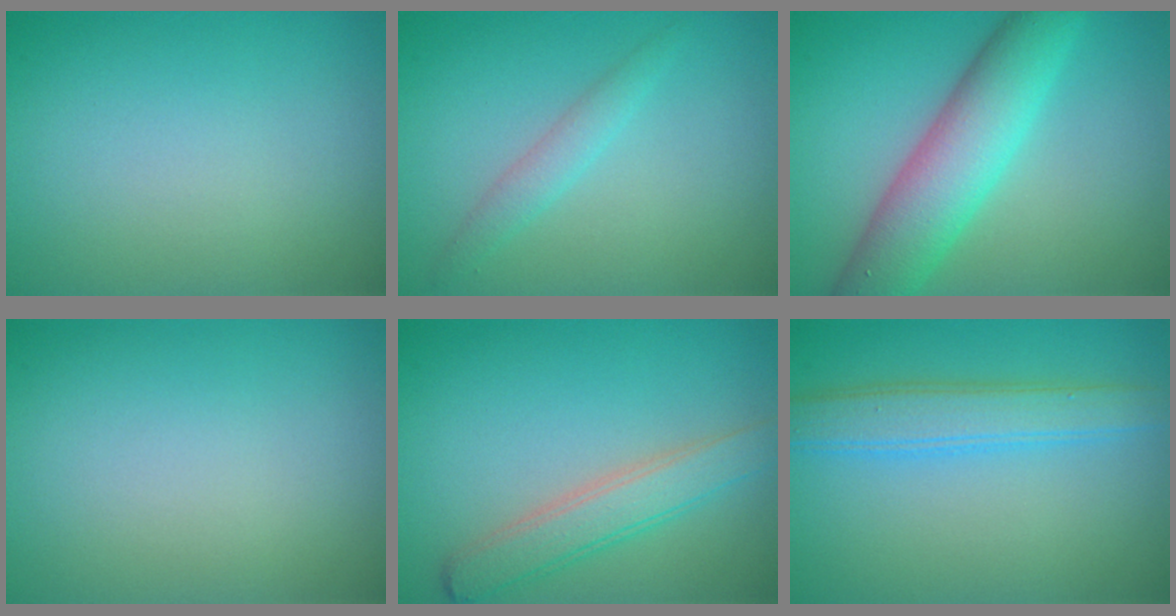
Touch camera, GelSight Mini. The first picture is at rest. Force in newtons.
{"total": 1.7, "press": 1.7, "slide": 0.0}
{"total": 7.2, "press": 7.2, "slide": 0.1}
{"total": 0.0}
{"total": 4.4, "press": 4.4, "slide": 0.1}
{"total": 3.7, "press": 3.7, "slide": 0.1}